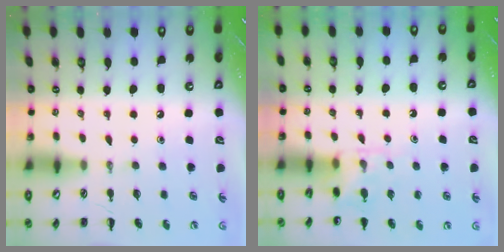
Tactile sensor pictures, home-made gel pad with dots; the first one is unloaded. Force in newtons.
{"total": 5.0, "press": 4.8, "slide": 1.4}